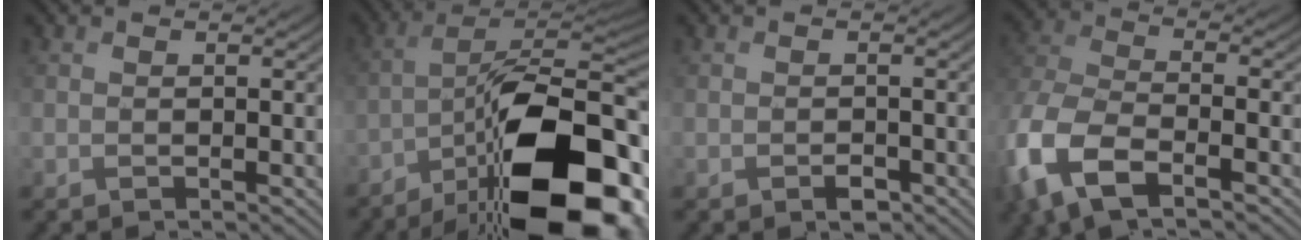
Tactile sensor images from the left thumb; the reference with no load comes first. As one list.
[{"total": 19.1, "force": [-10.1, 7.6, 14.4], "torque": [-0.206, -0.001, -0.162]}, {"total": 1.5, "force": [-0.9, 0.8, 0.9], "torque": [-0.016, -0.002, -0.015]}, {"total": 11.0, "force": [-5.4, 5.1, 8.2], "torque": [-0.208, -0.022, -0.112]}]